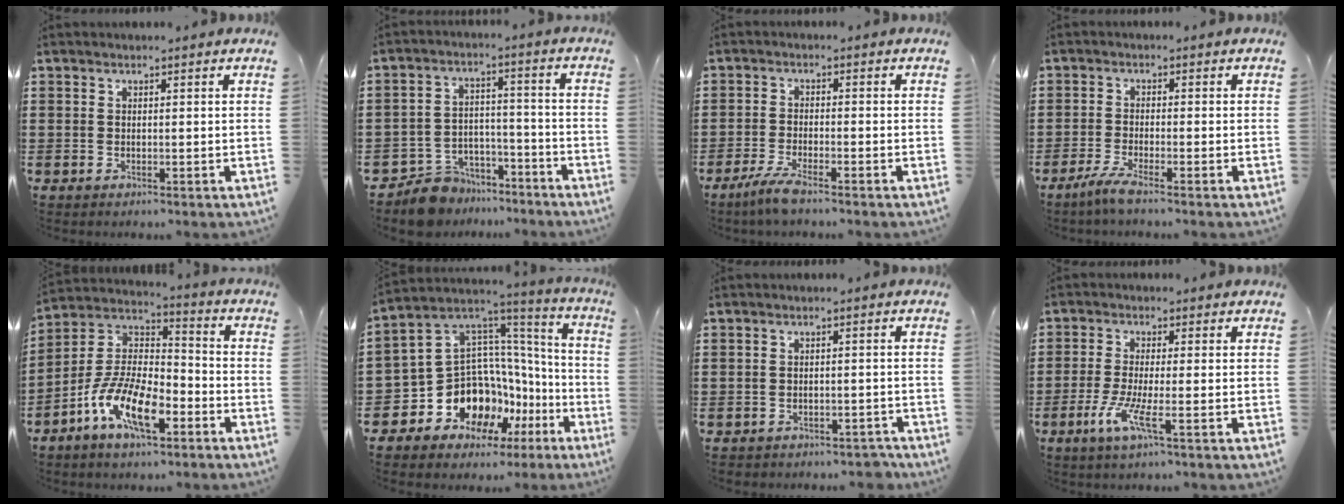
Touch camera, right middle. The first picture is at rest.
{"total": 7.6, "force": [-7.2, 2.5, 0.3], "torque": [-0.012, 0.027, -0.144]}
{"total": 4.0, "force": [-3.2, 0.3, 2.4], "torque": [-0.061, -0.011, -0.064]}
{"total": 3.3, "force": [-2.6, -0.1, 2.1], "torque": [-0.057, -0.013, -0.054]}
{"total": 11.8, "force": [-7.2, 4.5, 8.3], "torque": [-0.199, -0.003, -0.148]}
{"total": 12.9, "force": [-6.1, 9.8, 5.8], "torque": [-0.173, -0.014, -0.106]}
{"total": 2.3, "force": [-2.2, 0.7, 0.1], "torque": [-0.007, 0.001, -0.049]}
{"total": 5.4, "force": [-2.5, 0.7, 4.7], "torque": [-0.105, -0.013, -0.051]}